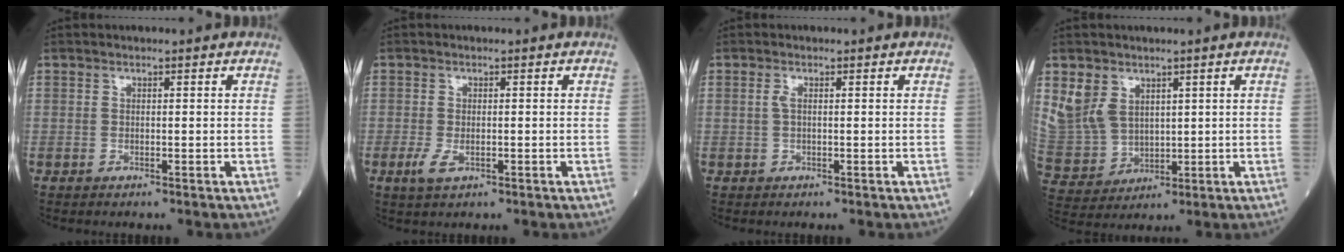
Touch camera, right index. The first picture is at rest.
{"total": 2.6, "force": [-0.9, 1.2, 2.2], "torque": [-0.051, -0.004, -0.014]}
{"total": 1.0, "force": [0.2, 0.3, 0.9], "torque": [-0.024, 0.000, 0.001]}
{"total": 8.5, "force": [4.1, 6.6, 3.5], "torque": [-0.092, 0.013, 0.104]}